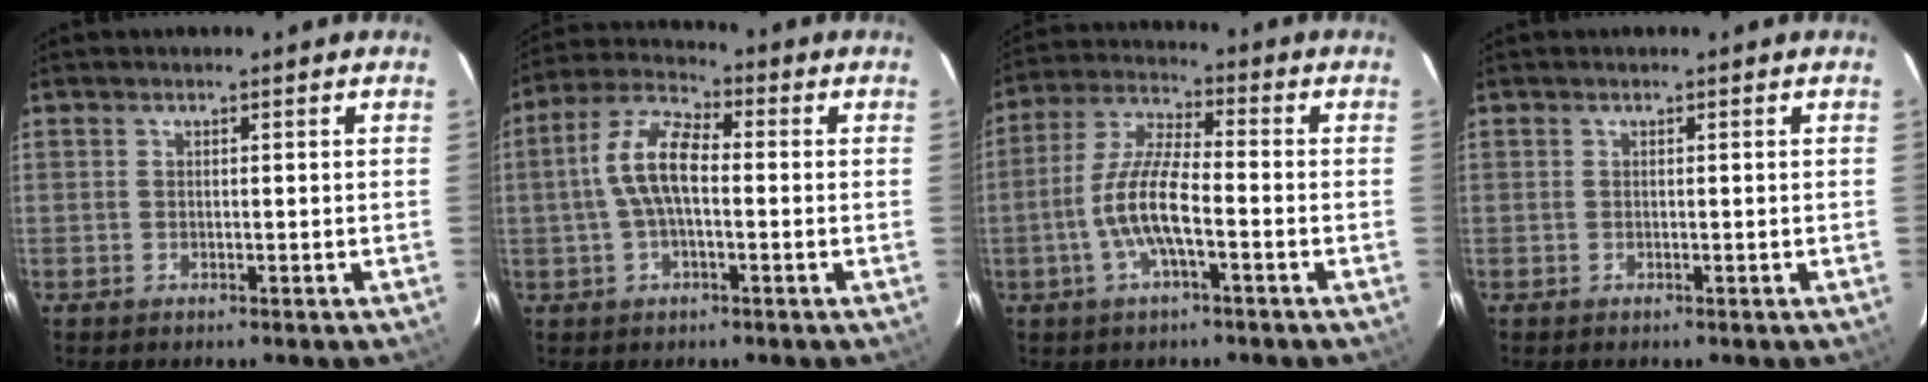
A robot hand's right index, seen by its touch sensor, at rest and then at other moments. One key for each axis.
{"total": 9.2, "fx": -0.5, "fy": 3.9, "fz": 8.3, "tx": -0.174, "ty": 0.020, "tz": -0.014}
{"total": 10.4, "fx": -3.4, "fy": 2.5, "fz": 9.5, "tx": -0.201, "ty": 0.005, "tz": -0.067}
{"total": 0.0}